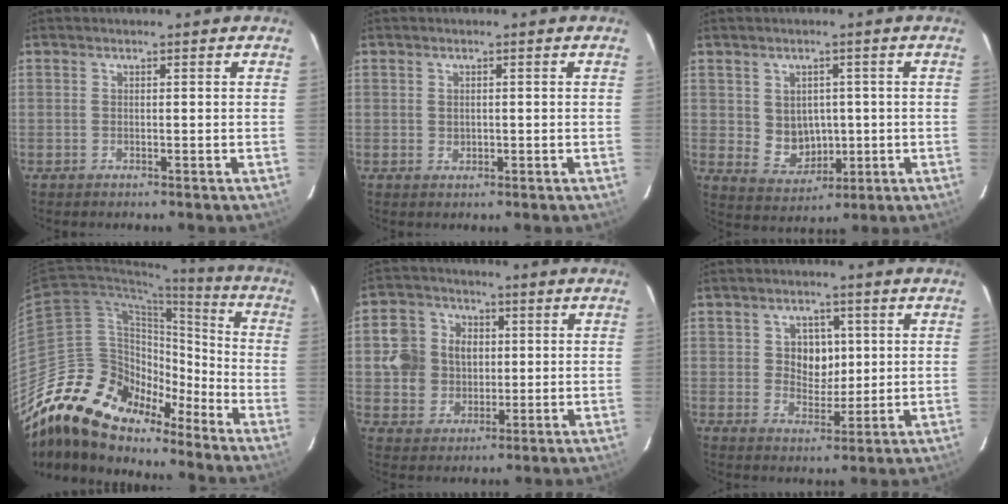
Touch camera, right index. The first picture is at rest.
{"total": 1.1, "force": [0.2, 1.0, 0.4], "torque": [-0.005, 0.002, 0.006]}
{"total": 6.7, "force": [0.3, 5.9, 3.1], "torque": [-0.061, 0.001, 0.027]}
{"total": 19.9, "force": [-15.9, 9.1, 8.0], "torque": [-0.134, 0.020, -0.278]}
{"total": 9.6, "force": [1.2, 8.8, 3.8], "torque": [-0.092, 0.019, 0.027]}
{"total": 5.9, "force": [1.1, 4.9, 3.1], "torque": [-0.049, 0.008, 0.025]}